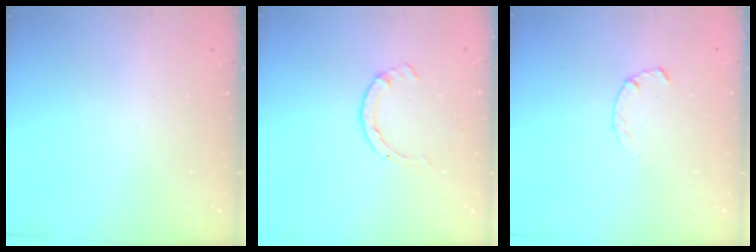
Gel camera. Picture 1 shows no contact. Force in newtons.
{"total": 2.6, "press": 2.6, "slide": 0.4}
{"total": 2.4, "press": 2.3, "slide": 0.4}